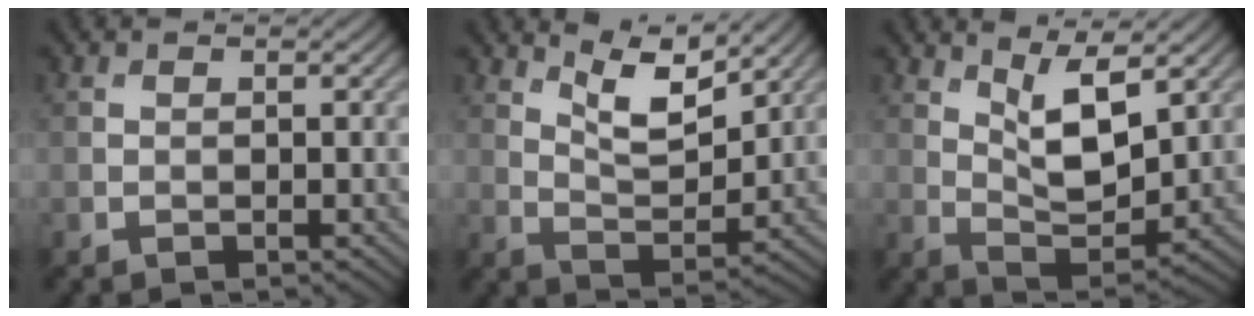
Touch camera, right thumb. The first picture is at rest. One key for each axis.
{"total": 6.8, "fx": 4.8, "fy": 2.1, "fz": 4.5, "tx": -0.091, "ty": -0.010, "tz": 0.091}
{"total": 7.3, "fx": 3.6, "fy": 2.7, "fz": 5.8, "tx": -0.112, "ty": -0.007, "tz": 0.068}